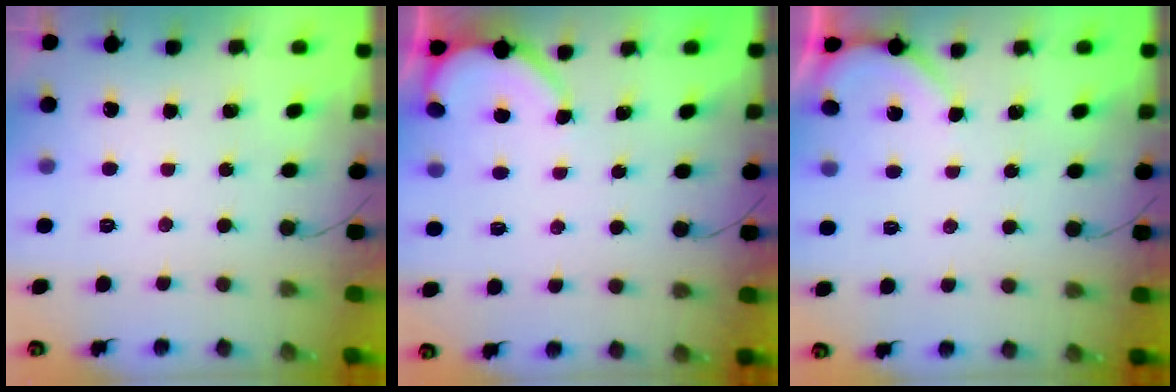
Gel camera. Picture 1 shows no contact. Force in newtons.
{"total": 2.9, "press": 2.8, "slide": 0.4}
{"total": 2.3, "press": 2.3, "slide": 0.4}